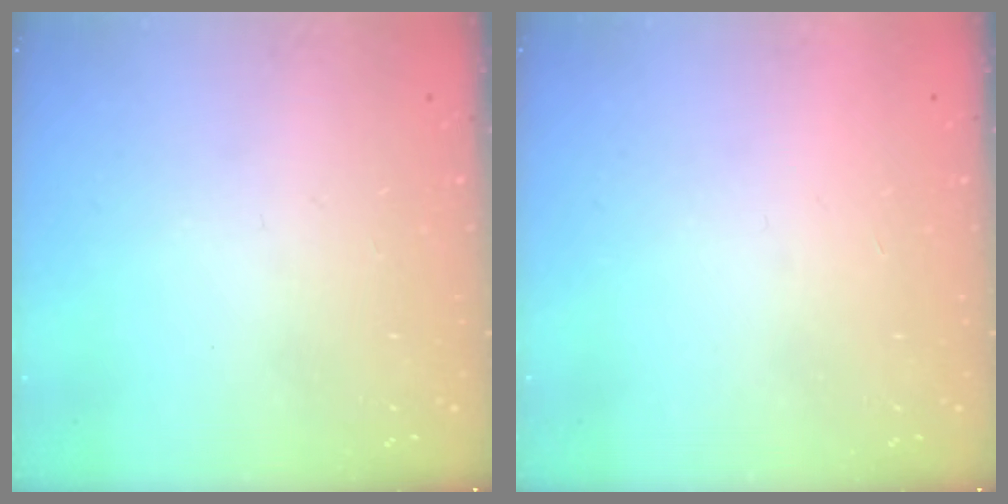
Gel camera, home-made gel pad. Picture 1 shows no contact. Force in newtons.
{"total": 1.5, "press": 1.5, "slide": 0.1}